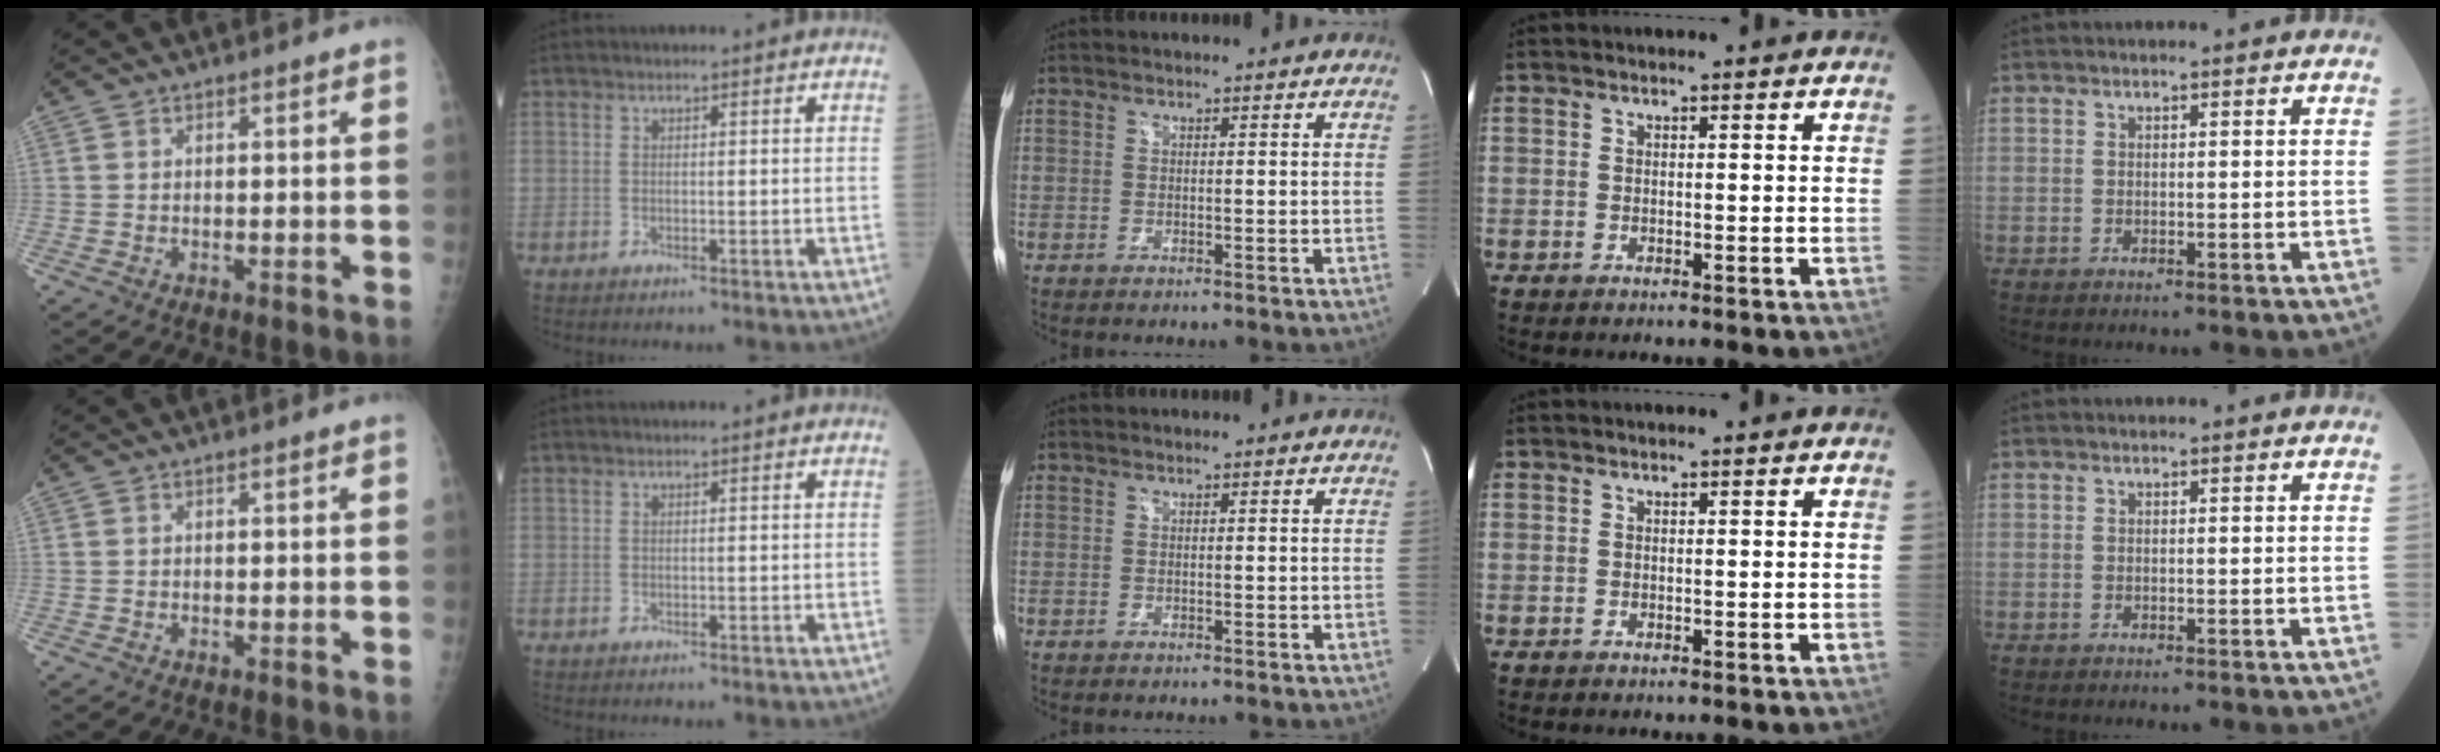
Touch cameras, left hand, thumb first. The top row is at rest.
{}